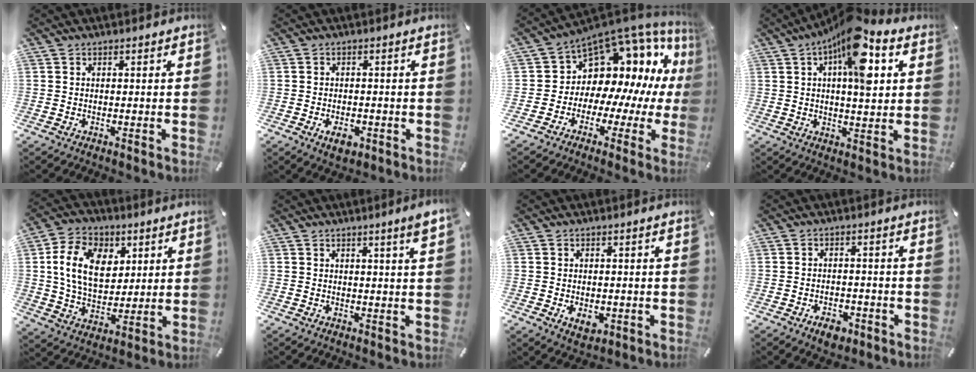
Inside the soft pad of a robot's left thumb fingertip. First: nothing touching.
{"total": 3.6, "force": [-1.5, 2.1, 2.6], "torque": [-0.056, 0.002, -0.028]}
{"total": 11.4, "force": [6.5, 8.5, 4.2], "torque": [-0.067, -0.086, 0.120]}
{"total": 14.2, "force": [5.7, 5.3, 11.9], "torque": [-0.179, -0.021, 0.093]}
{"total": 13.9, "force": [4.0, 10.3, 8.5], "torque": [-0.163, 0.005, 0.074]}
{"total": 3.9, "force": [1.8, 0.0, 3.4], "torque": [-0.057, -0.004, 0.028]}
{"total": 3.5, "force": [-0.8, 2.5, 2.3], "torque": [-0.029, -0.004, -0.016]}
{"total": 4.1, "force": [-2.4, 2.5, 2.1], "torque": [-0.038, 0.009, -0.044]}